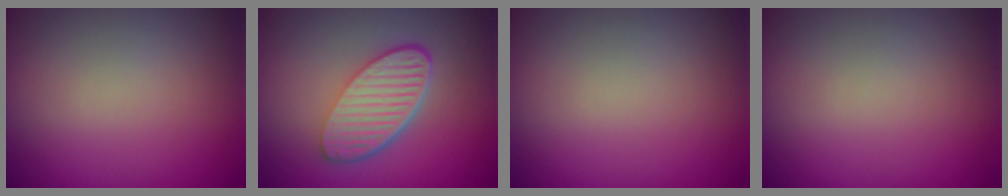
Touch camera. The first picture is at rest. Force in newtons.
{"total": 6.0, "press": 4.3, "slide": 4.2}
{"total": 0.0}
{"total": 0.0}